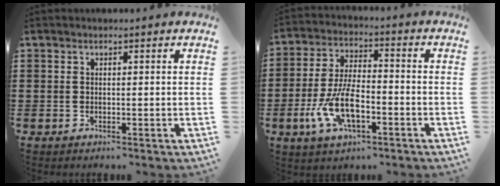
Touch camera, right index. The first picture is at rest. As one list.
[{"total": 9.4, "force": [-3.4, 4.2, 7.7], "torque": [-0.172, -0.005, -0.068]}]